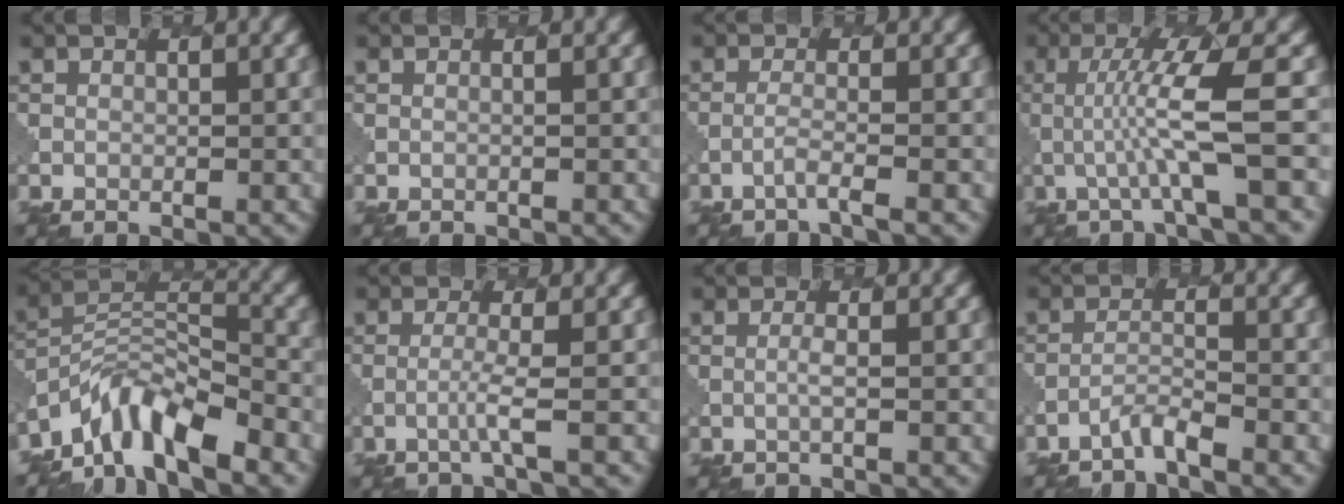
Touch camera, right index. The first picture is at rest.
{"total": 0.6, "force": [0.2, 0.3, 0.6], "torque": [-0.005, -0.003, -0.006]}
{"total": 1.6, "force": [-0.9, 0.2, 1.3], "torque": [-0.015, 0.003, -0.031]}
{"total": 5.3, "force": [-0.4, 0.5, 5.2], "torque": [-0.099, 0.004, -0.006]}
{"total": 6.8, "force": [-5.7, 1.9, 3.3], "torque": [-0.050, 0.001, -0.114]}
{"total": 1.7, "force": [-0.4, 0.1, 1.7], "torque": [-0.030, 0.001, -0.017]}
{"total": 0.9, "force": [0.1, 0.2, 0.9], "torque": [-0.015, 0.000, -0.001]}
{"total": 1.7, "force": [-1.6, 0.0, 0.8], "torque": [-0.012, 0.005, -0.039]}